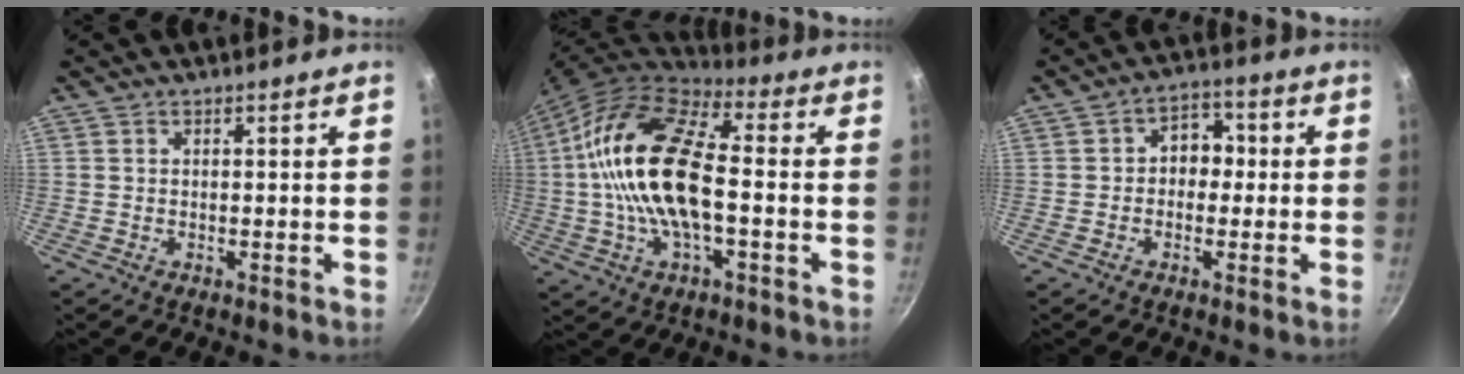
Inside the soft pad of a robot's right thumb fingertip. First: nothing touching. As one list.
[{"total": 20.2, "force": [-0.5, 9.2, 18.0], "torque": [-0.332, 0.034, -0.023]}, {"total": 5.8, "force": [-0.1, 4.6, 3.5], "torque": [-0.005, 0.015, -0.012]}]